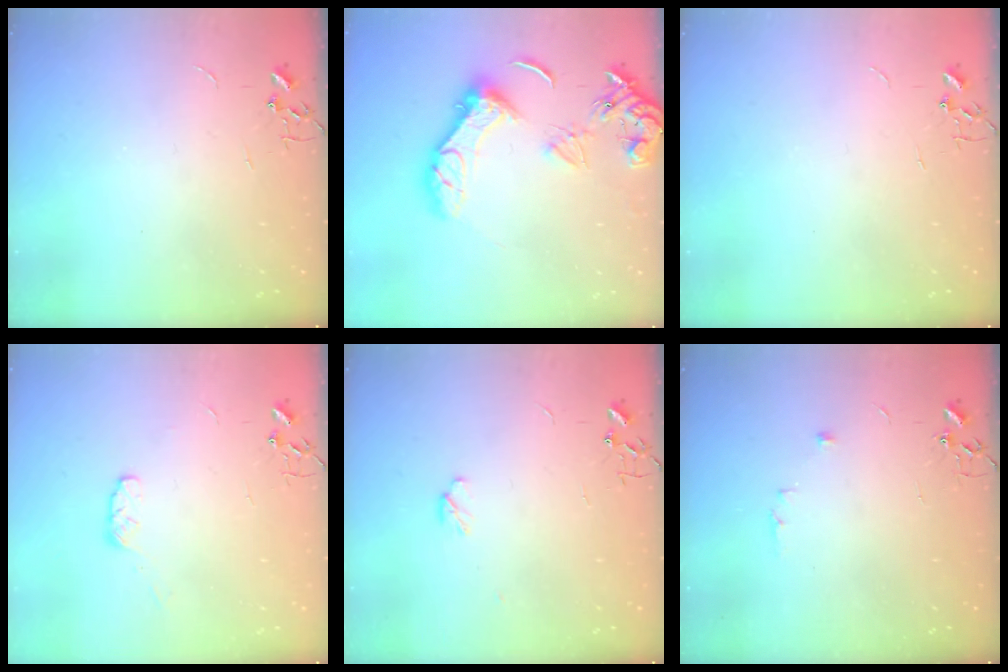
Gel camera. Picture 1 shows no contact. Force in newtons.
{"total": 14.9, "press": 14.8, "slide": 1.9}
{"total": 0.0}
{"total": 5.0, "press": 4.9, "slide": 0.7}
{"total": 3.8, "press": 3.7, "slide": 0.9}
{"total": 5.3, "press": 5.1, "slide": 1.3}